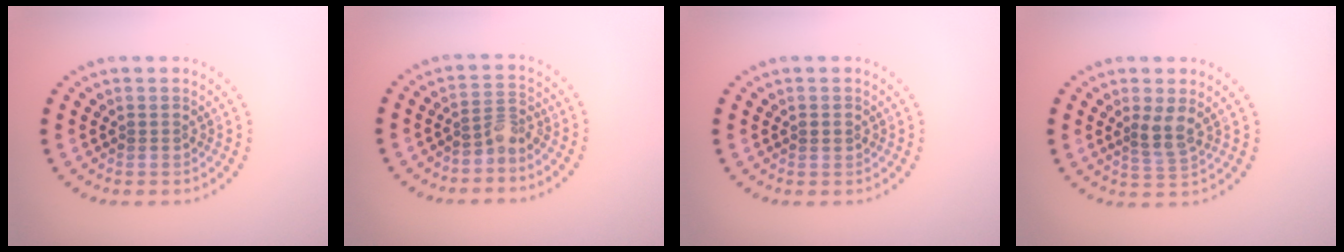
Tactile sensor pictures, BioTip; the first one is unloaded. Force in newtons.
{"total": 2.1, "press": 1.6, "slide": 1.4}
{"total": 1.0, "press": 1.0, "slide": 0.1}
{"total": 2.2, "press": 1.6, "slide": 1.4}